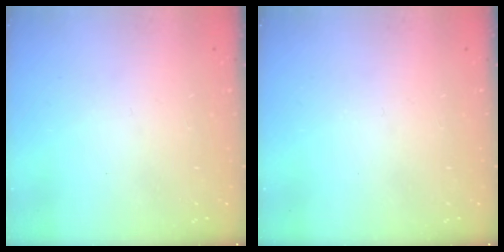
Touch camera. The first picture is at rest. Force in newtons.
{"total": 0.0}